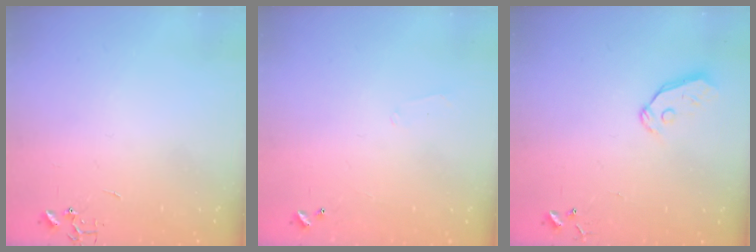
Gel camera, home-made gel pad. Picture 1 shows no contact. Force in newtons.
{"total": 5.0, "press": 5.0, "slide": 0.9}
{"total": 4.4, "press": 4.4, "slide": 0.5}